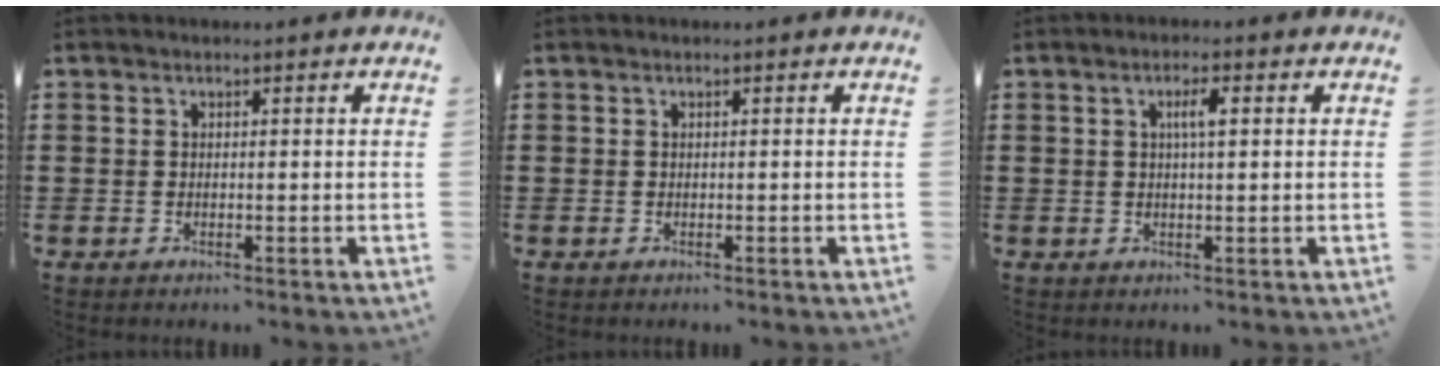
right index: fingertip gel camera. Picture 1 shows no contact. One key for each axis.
{"total": 0.0}
{"total": 2.9, "fx": 0.7, "fy": 0.6, "fz": 2.8, "tx": -0.055, "ty": 0.006, "tz": 0.008}